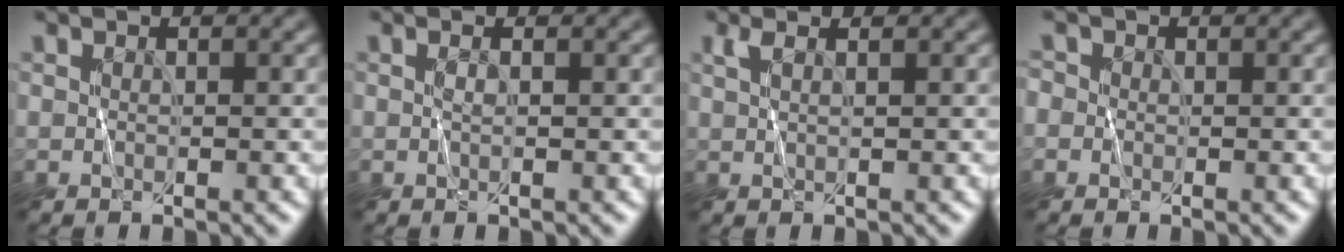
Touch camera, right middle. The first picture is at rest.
{"total": 0.7, "force": [0.0, -0.1, 0.7], "torque": [-0.018, 0.002, 0.001]}
{"total": 1.4, "force": [0.9, 0.1, 1.1], "torque": [-0.026, 0.003, 0.018]}
{"total": 1.0, "force": [0.0, 0.9, 0.1], "torque": [0.003, 0.005, -0.012]}